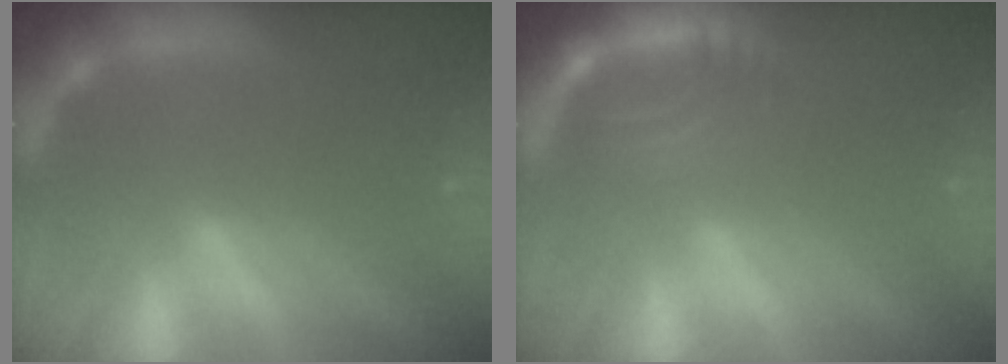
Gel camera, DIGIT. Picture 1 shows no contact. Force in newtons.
{"total": 4.5}